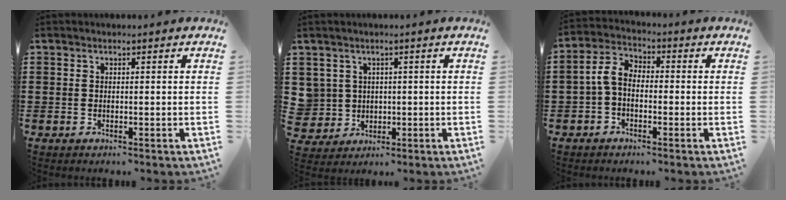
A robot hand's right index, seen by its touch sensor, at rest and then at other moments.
{"total": 3.7, "force": [0.9, 3.6, 0.1], "torque": [-0.022, 0.014, 0.016]}
{"total": 4.2, "force": [-0.9, 2.7, 3.1], "torque": [-0.087, 0.003, -0.026]}